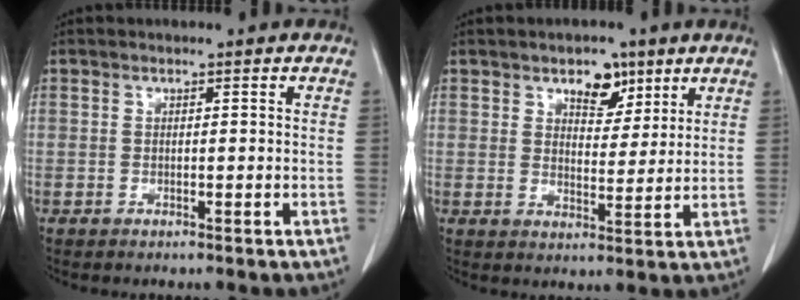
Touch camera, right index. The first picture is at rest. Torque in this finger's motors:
{"motor_torque": [0.36, 0.38, 0.08, 0.06]}